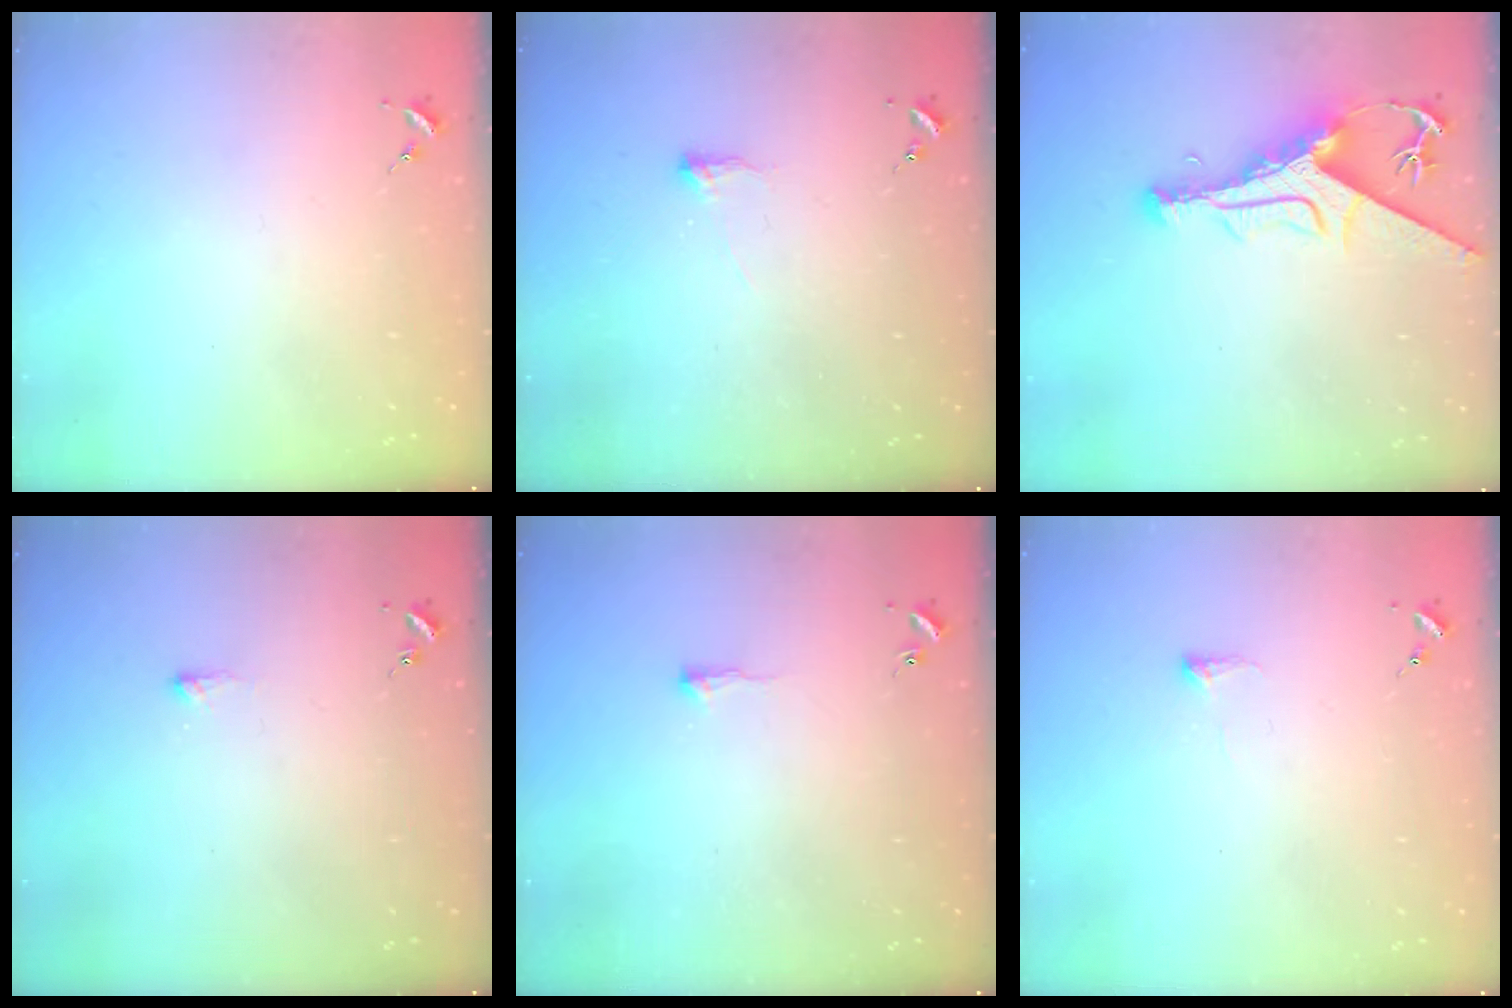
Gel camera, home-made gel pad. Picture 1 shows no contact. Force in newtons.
{"total": 3.6, "press": 3.6, "slide": 0.6}
{"total": 11.3, "press": 11.2, "slide": 1.5}
{"total": 2.7, "press": 2.7, "slide": 0.5}
{"total": 3.9, "press": 3.8, "slide": 0.7}
{"total": 3.9, "press": 3.8, "slide": 1.0}